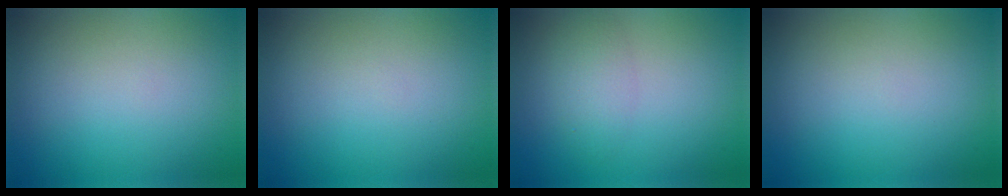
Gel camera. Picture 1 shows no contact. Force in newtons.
{"total": 0.0}
{"total": 2.2, "press": 2.2, "slide": 0.1}
{"total": 0.0}